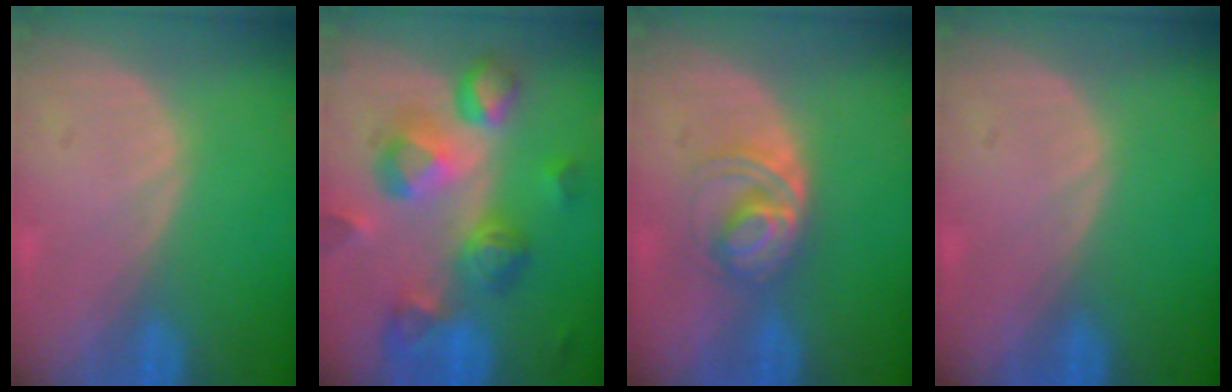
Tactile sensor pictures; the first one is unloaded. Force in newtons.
{"total": 10.6, "press": 9.4, "slide": 4.7}
{"total": 5.2, "press": 5.0, "slide": 1.2}
{"total": 0.0}